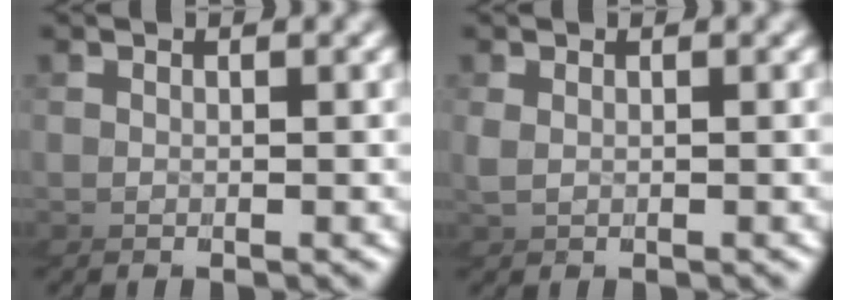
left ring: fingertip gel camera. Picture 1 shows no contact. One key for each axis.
{"total": 0.0}